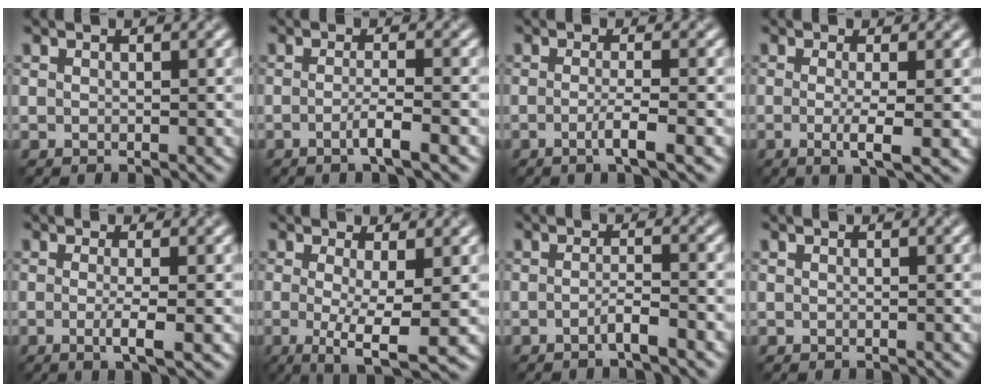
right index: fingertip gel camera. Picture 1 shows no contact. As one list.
[{"total": 2.6, "force": [-1.5, 0.3, 2.1], "torque": [-0.030, 0.005, -0.024]}, {"total": 2.8, "force": [-1.4, 0.4, 2.4], "torque": [-0.036, 0.003, -0.020]}, {"total": 3.0, "force": [-1.0, 0.4, 2.8], "torque": [-0.049, -0.003, -0.008]}, {"total": 2.6, "force": [-1.0, 0.4, 2.4], "torque": [-0.039, -0.002, -0.010]}, {"total": 6.2, "force": [-1.3, 1.3, 6.0], "torque": [-0.086, -0.005, -0.014]}, {"total": 2.2, "force": [-1.6, 0.2, 1.5], "torque": [-0.020, 0.012, -0.026]}, {"total": 0.0}]